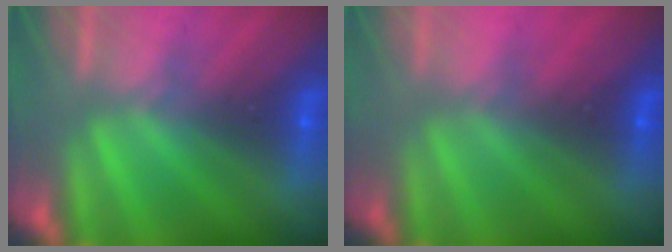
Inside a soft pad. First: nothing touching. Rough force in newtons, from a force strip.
{"total": 4.7}